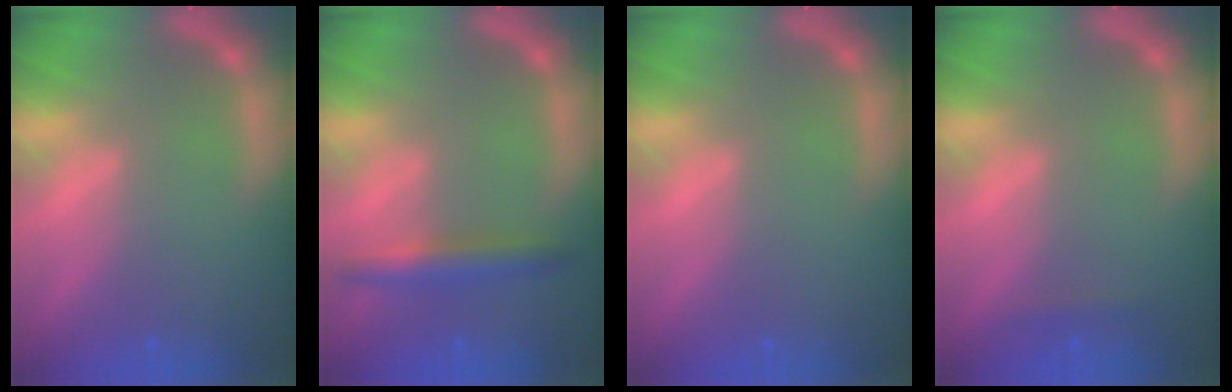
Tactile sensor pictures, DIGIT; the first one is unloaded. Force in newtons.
{"total": 3.5}
{"total": 0.0}
{"total": 0.9}